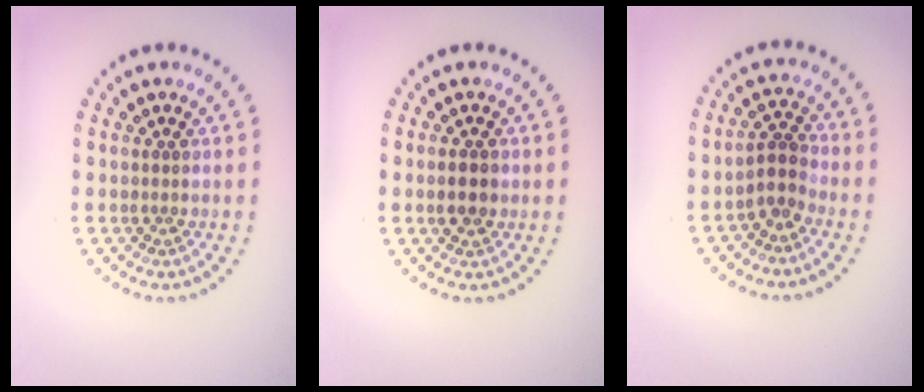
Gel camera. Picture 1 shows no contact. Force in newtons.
{"total": 2.5, "press": 2.5, "slide": 0.2}
{"total": 2.2, "press": 1.6, "slide": 1.4}